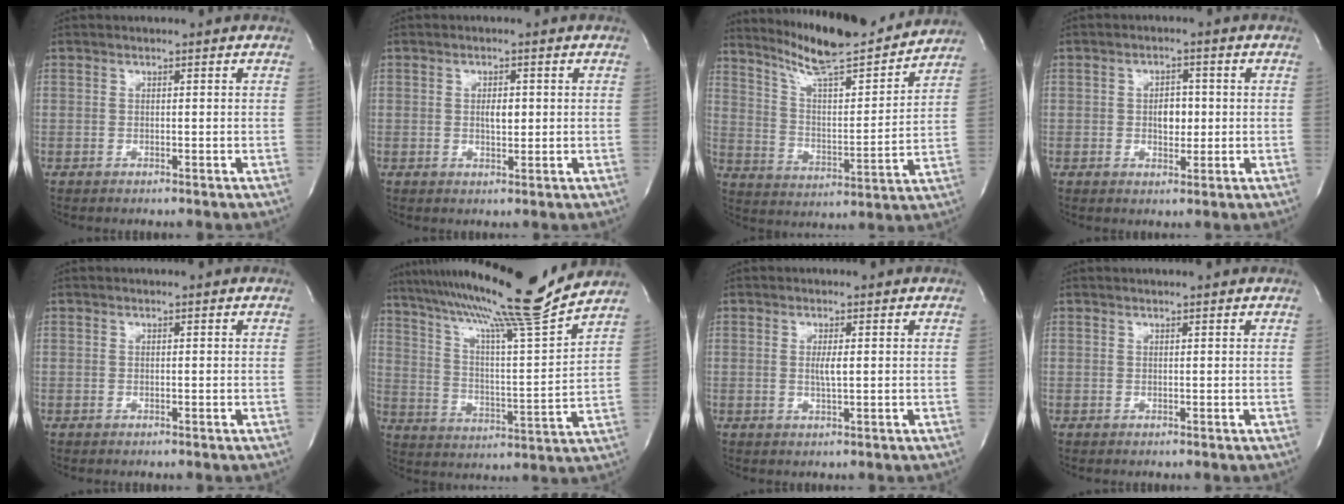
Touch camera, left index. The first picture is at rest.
{"total": 2.5, "force": [0.2, 1.1, 2.2], "torque": [-0.038, -0.002, 0.004]}
{"total": 18.6, "force": [16.7, 1.7, 8.0], "torque": [-0.134, -0.013, 0.262]}
{"total": 3.6, "force": [-0.1, 2.2, 2.9], "torque": [-0.041, 0.003, 0.002]}
{"total": 0.0}
{"total": 20.3, "force": [17.7, -1.6, 9.9], "torque": [-0.174, -0.029, 0.273]}
{"total": 2.0, "force": [0.2, 0.1, 2.0], "torque": [-0.041, -0.004, 0.002]}
{"total": 1.4, "force": [1.3, 0.0, 0.4], "torque": [-0.008, 0.008, 0.018]}